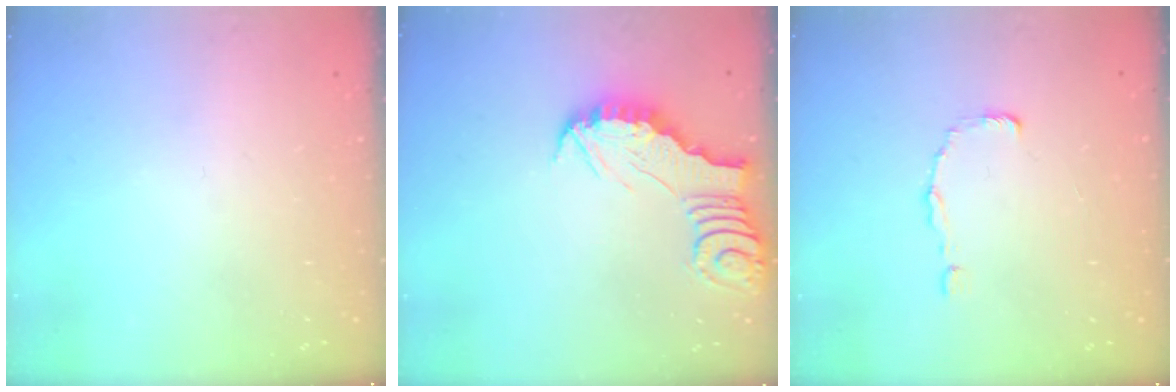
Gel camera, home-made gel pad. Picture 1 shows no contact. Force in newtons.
{"total": 3.0, "press": 3.0, "slide": 0.3}
{"total": 0.0}